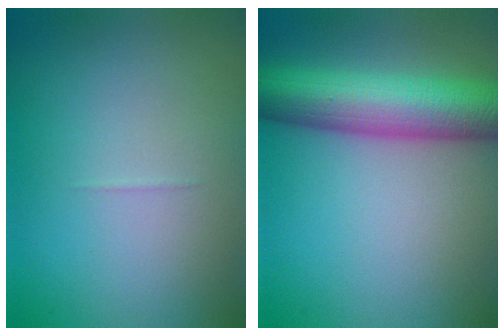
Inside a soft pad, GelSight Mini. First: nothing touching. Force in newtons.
{"total": 9.7, "press": 9.7, "slide": 0.3}